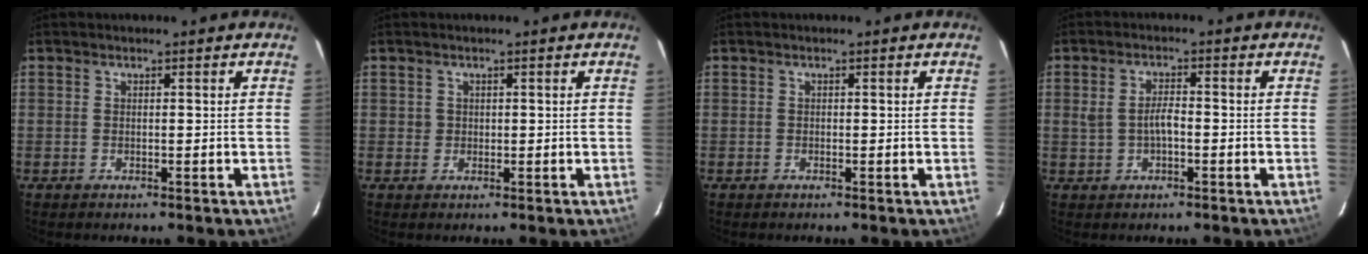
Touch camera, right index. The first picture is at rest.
{"total": 1.1, "force": [0.2, 1.1, 0.0], "torque": [0.005, 0.003, 0.003]}
{"total": 0.0}
{"total": 3.4, "force": [-0.6, 1.5, 3.0], "torque": [-0.062, 0.006, -0.005]}